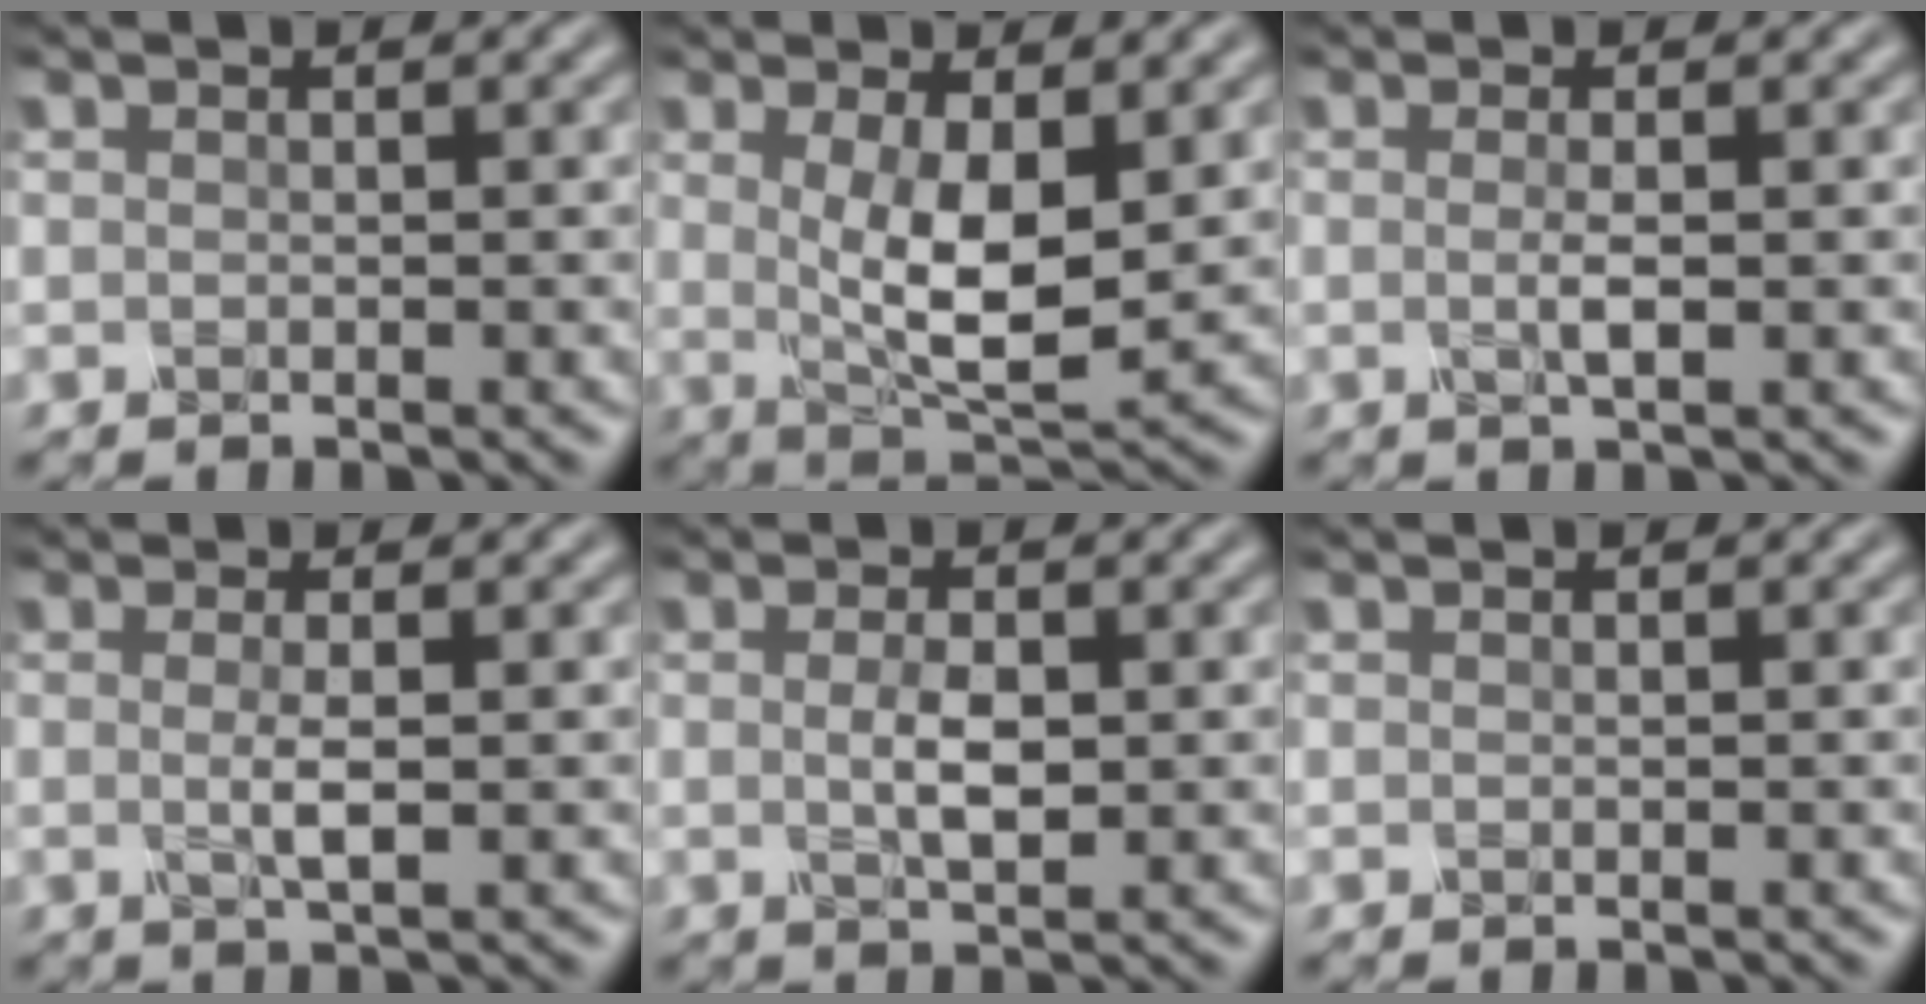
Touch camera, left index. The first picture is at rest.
{"total": 6.1, "force": [0.7, 2.1, 5.7], "torque": [-0.108, -0.012, 0.020]}
{"total": 1.8, "force": [-0.1, 0.4, 1.7], "torque": [-0.034, -0.001, -0.004]}
{"total": 2.1, "force": [0.0, 0.4, 2.0], "torque": [-0.041, -0.001, -0.002]}
{"total": 2.5, "force": [0.1, 0.9, 2.3], "torque": [-0.050, -0.002, 0.002]}
{"total": 0.0}